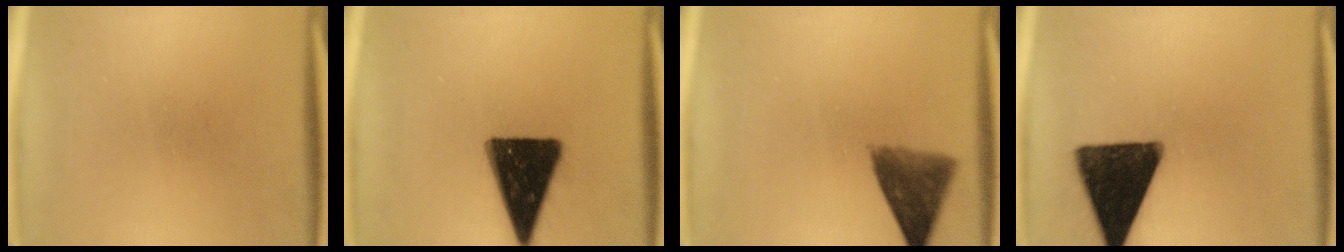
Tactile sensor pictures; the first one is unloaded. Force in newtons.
{"total": 17.2}
{"total": 7.4}
{"total": 16.8}